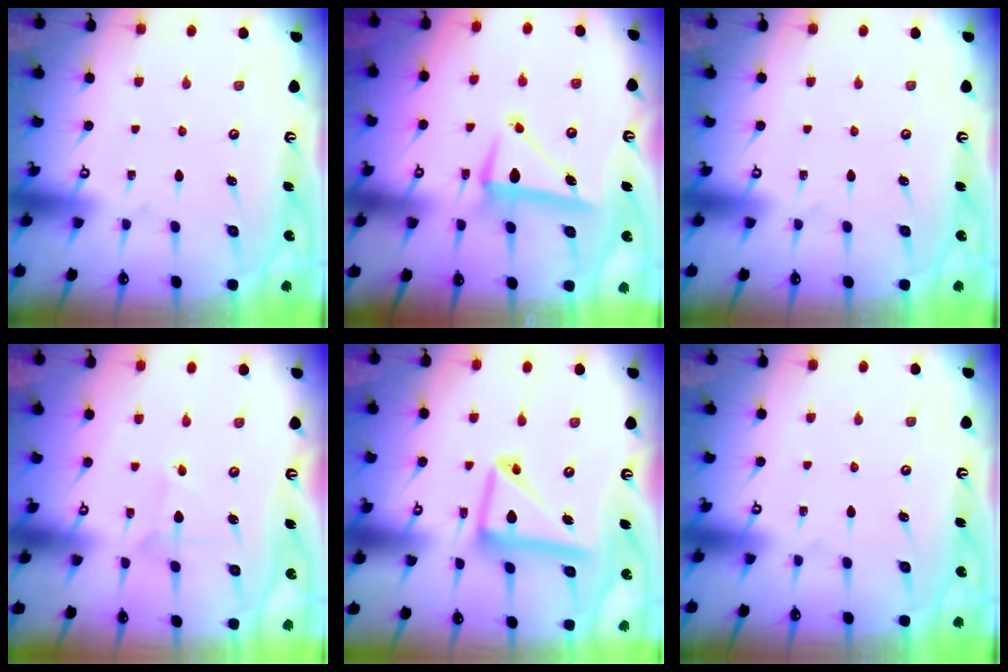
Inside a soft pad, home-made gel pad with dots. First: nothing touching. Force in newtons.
{"total": 7.6, "press": 7.5, "slide": 1.2}
{"total": 0.0}
{"total": 2.8, "press": 2.7, "slide": 0.3}
{"total": 13.5, "press": 13.4, "slide": 1.4}
{"total": 0.0}